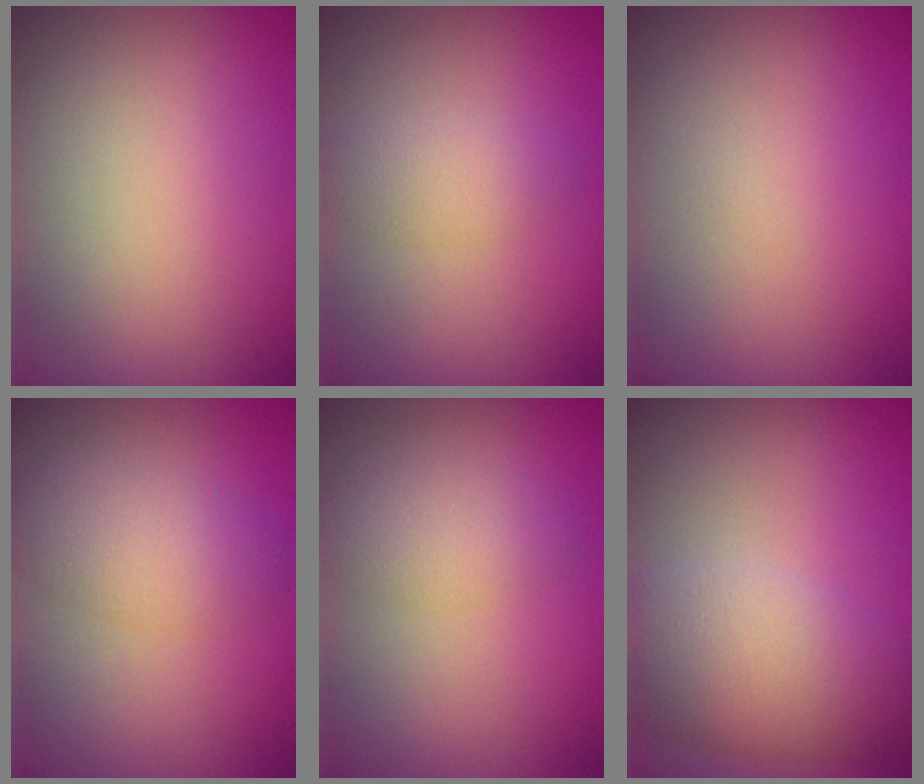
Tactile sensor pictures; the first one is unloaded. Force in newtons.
{"total": 2.3, "press": 2.3, "slide": 0.1}
{"total": 0.0}
{"total": 3.8, "press": 3.8, "slide": 0.1}
{"total": 2.6, "press": 2.6, "slide": 0.2}
{"total": 7.4, "press": 7.4, "slide": 0.4}